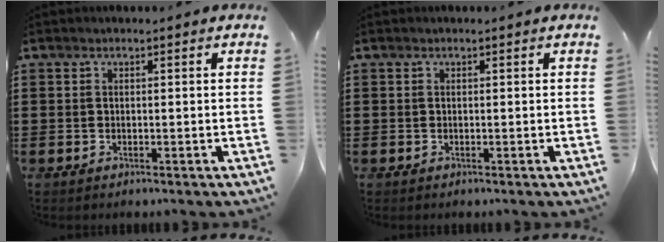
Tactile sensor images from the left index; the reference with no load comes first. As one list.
[{"total": 0.0}]